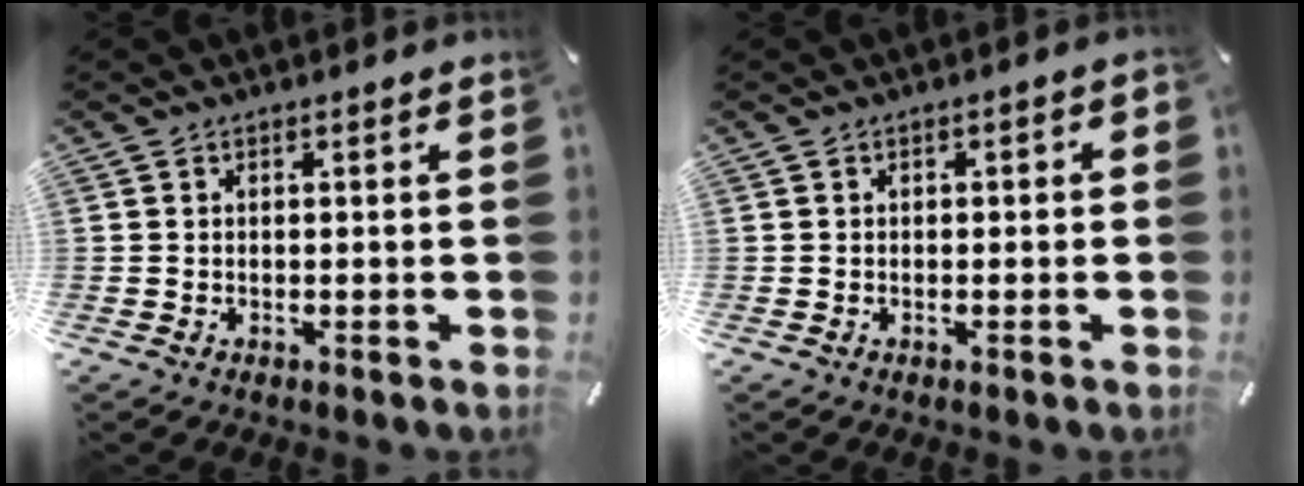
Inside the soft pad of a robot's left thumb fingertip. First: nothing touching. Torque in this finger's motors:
{"motor_torque": [-0.14, -0.14, -0.04, 0.12, 0.06]}